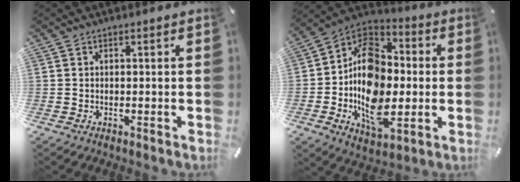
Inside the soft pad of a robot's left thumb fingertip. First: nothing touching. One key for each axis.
{"total": 18.1, "fx": -3.3, "fy": 12.9, "fz": 12.3, "tx": -0.229, "ty": 0.012, "tz": -0.063}